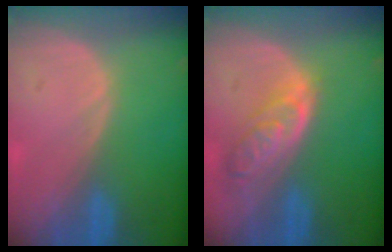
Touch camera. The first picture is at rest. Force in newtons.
{"total": 6.3, "press": 5.7, "slide": 2.8}